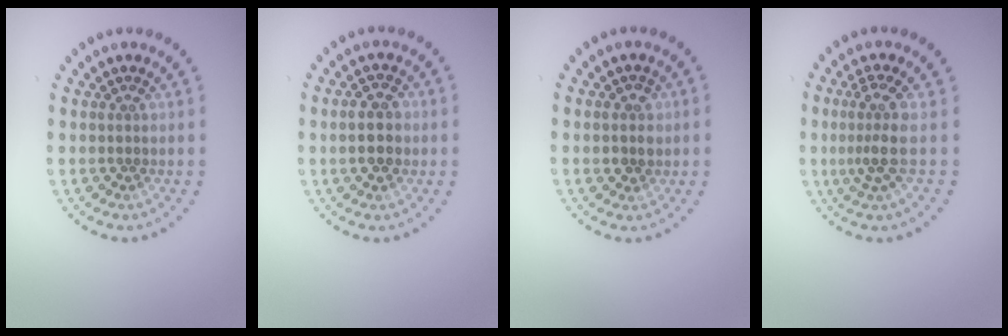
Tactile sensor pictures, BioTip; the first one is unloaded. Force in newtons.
{"total": 2.8, "press": 2.8, "slide": 0.3}
{"total": 1.9, "press": 1.8, "slide": 0.6}
{"total": 2.9, "press": 2.1, "slide": 2.0}